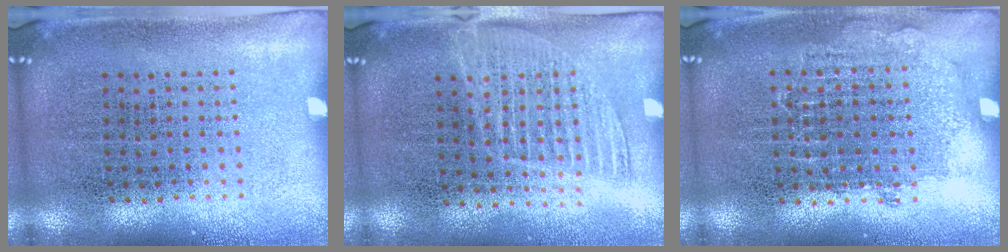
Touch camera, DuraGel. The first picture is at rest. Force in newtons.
{"total": 1.3, "press": 1.1, "slide": 0.6}
{"total": 0.9, "press": 0.8, "slide": 0.4}